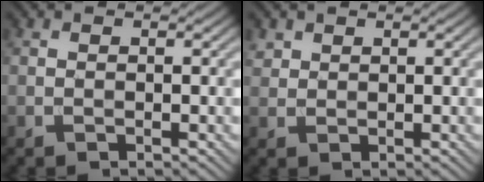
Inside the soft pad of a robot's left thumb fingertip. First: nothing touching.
{"total": 1.4, "force": [1.0, 0.9, 0.3], "torque": [-0.009, 0.001, 0.023]}